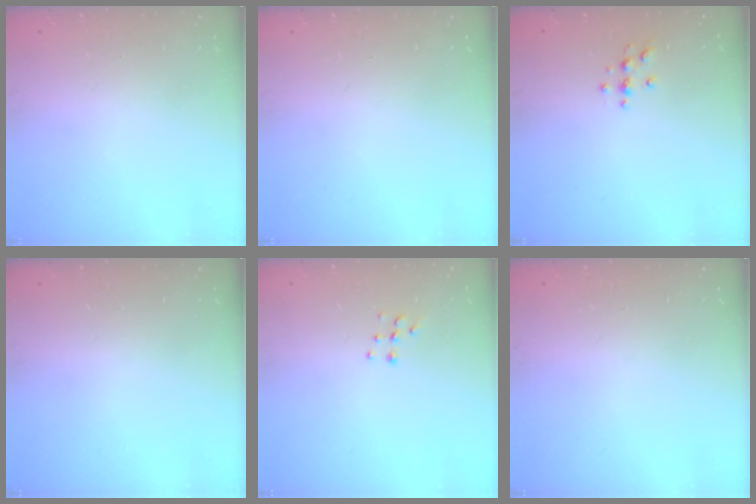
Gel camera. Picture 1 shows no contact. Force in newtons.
{"total": 0.0}
{"total": 3.2, "press": 3.2, "slide": 0.5}
{"total": 0.0}
{"total": 6.2, "press": 6.1, "slide": 0.7}
{"total": 0.0}